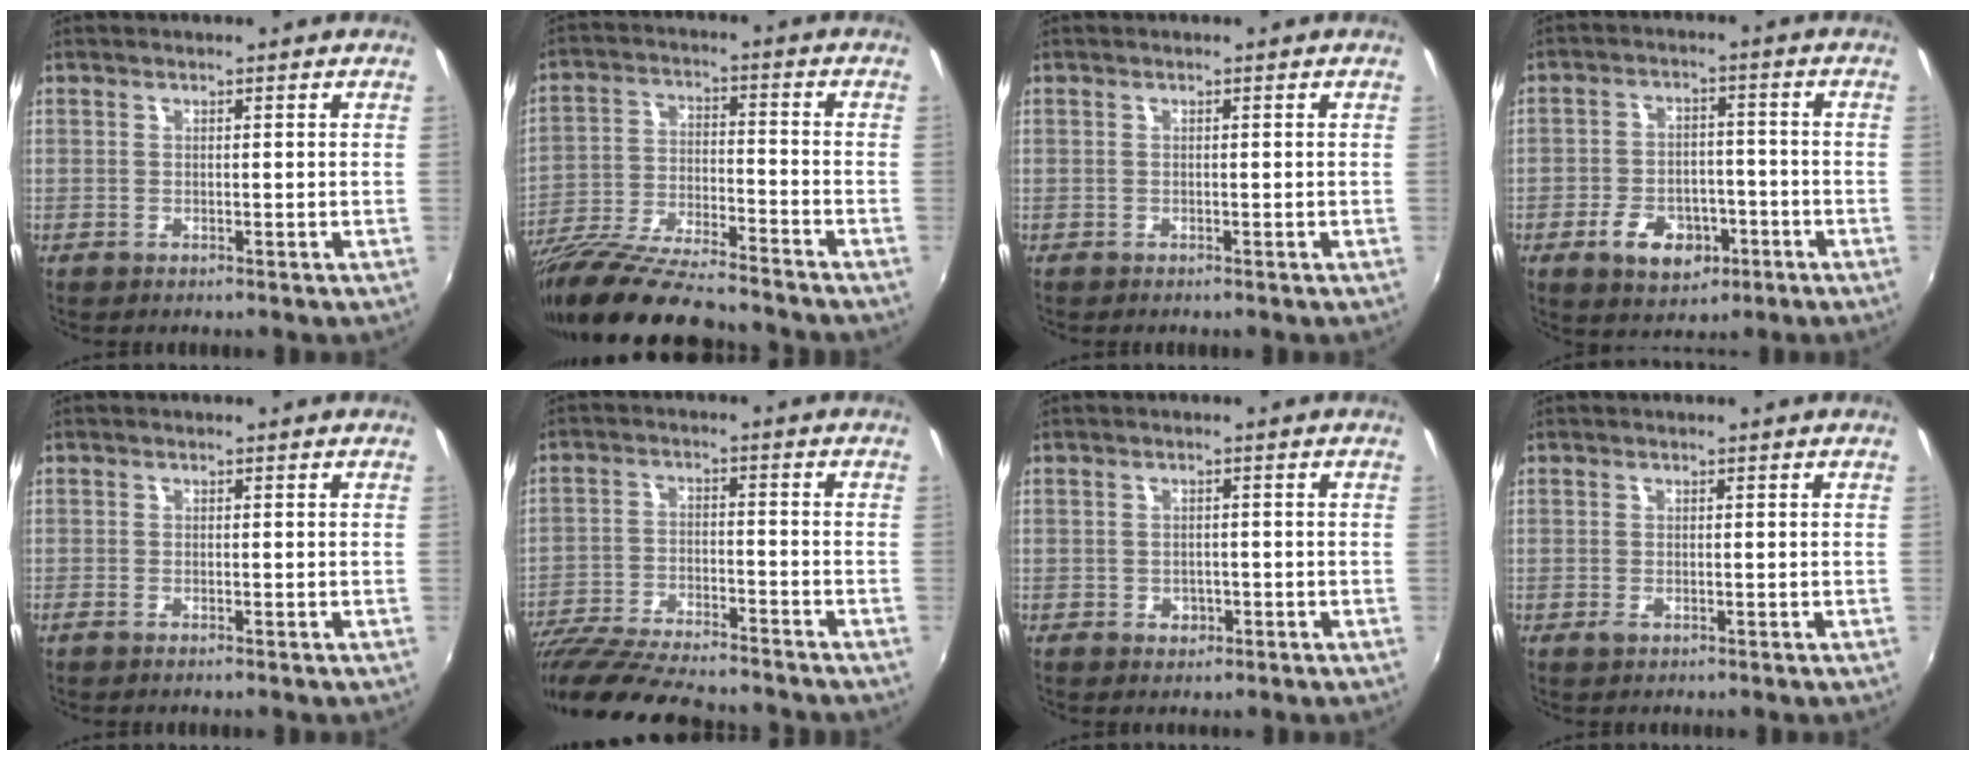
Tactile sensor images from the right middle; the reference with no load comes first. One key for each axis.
{"total": 18.9, "fx": -16.1, "fy": 2.7, "fz": 9.5, "tx": -0.190, "ty": -0.040, "tz": -0.276}
{"total": 0.0}
{"total": 9.3, "fx": -4.7, "fy": 5.9, "fz": 5.5, "tx": -0.123, "ty": 0.004, "tz": -0.067}
{"total": 1.1, "fx": -0.9, "fy": 0.1, "fz": 0.6, "tx": -0.014, "ty": -0.004, "tz": -0.018}
{"total": 20.0, "fx": -17.3, "fy": 4.1, "fz": 9.1, "tx": -0.189, "ty": -0.040, "tz": -0.286}
{"total": 2.3, "fx": -0.9, "fy": 2.0, "fz": 0.8, "tx": -0.015, "ty": -0.002, "tz": -0.010}
{"total": 1.0, "fx": -0.5, "fy": 0.6, "fz": 0.7, "tx": -0.014, "ty": -0.003, "tz": -0.009}